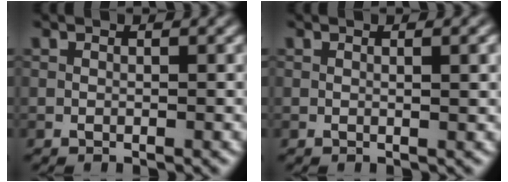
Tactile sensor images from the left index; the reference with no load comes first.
{"total": 1.8, "force": [0.4, 0.5, 1.7], "torque": [-0.017, 0.005, 0.002]}